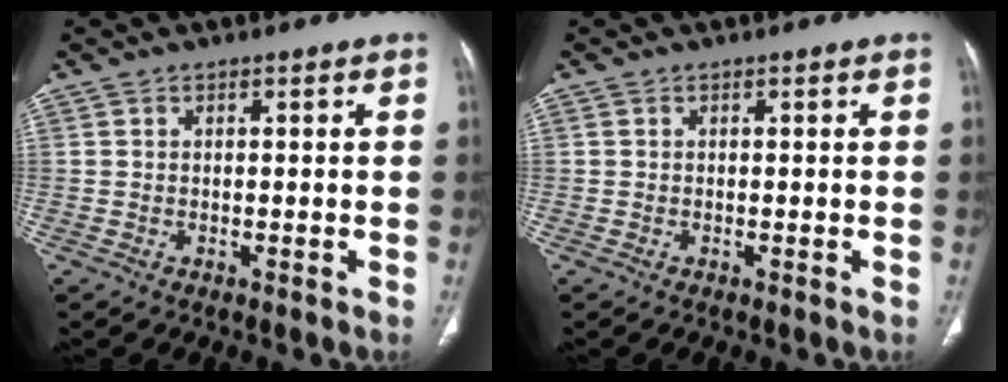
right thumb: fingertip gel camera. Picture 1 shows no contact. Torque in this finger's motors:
{"motor_torque": [0.84, 0.88, 0.70, 0.42, 0.20]}